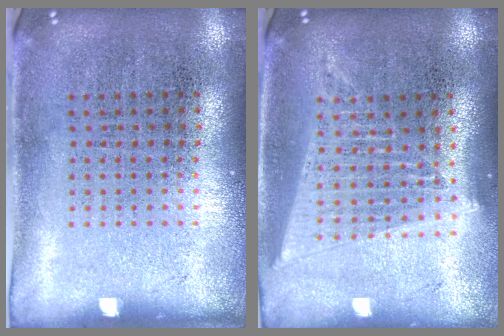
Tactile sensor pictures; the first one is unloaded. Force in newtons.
{"total": 1.7, "press": 1.5, "slide": 0.8}